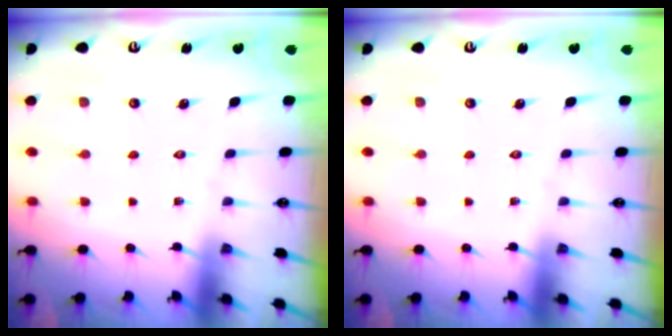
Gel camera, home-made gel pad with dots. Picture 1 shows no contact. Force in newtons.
{"total": 0.0}